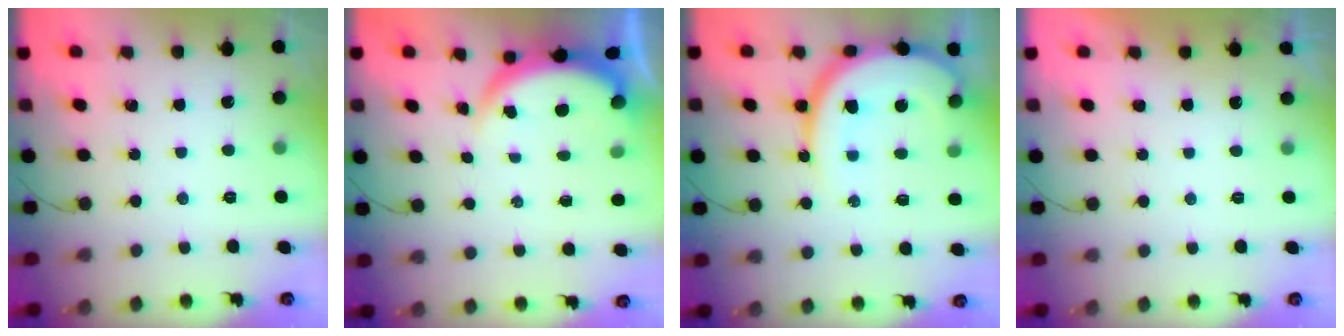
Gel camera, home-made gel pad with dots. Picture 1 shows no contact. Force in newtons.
{"total": 3.8, "press": 3.8, "slide": 0.1}
{"total": 15.3, "press": 15.2, "slide": 1.2}
{"total": 1.1, "press": 1.0, "slide": 0.5}